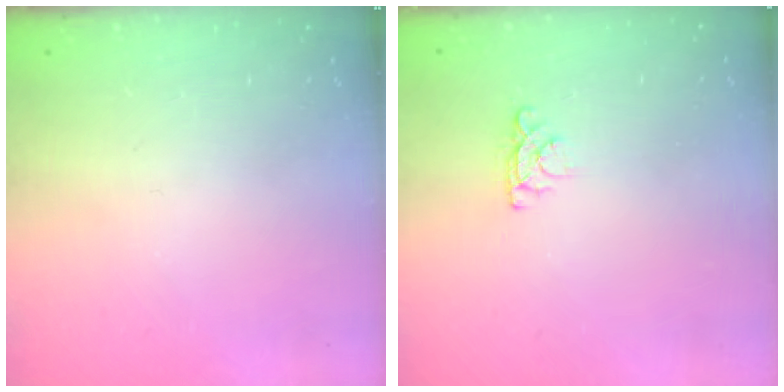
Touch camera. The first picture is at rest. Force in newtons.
{"total": 4.0, "press": 4.0, "slide": 0.5}